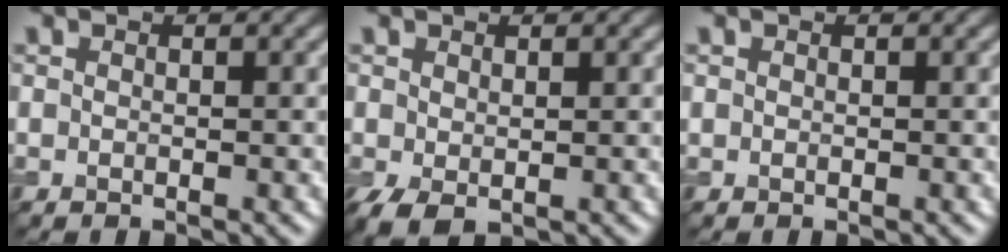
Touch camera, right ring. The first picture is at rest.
{"total": 2.0, "force": [-0.5, 1.2, 1.5], "torque": [-0.040, -0.009, -0.008]}
{"total": 0.0}